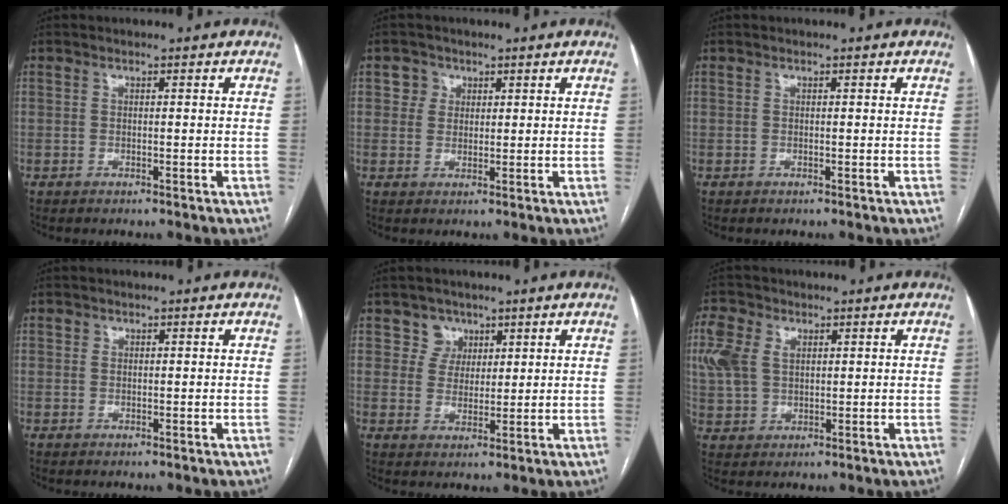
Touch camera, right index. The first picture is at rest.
{"total": 2.7, "force": [1.1, 2.4, 0.0], "torque": [0.009, 0.003, 0.013]}
{"total": 0.0}
{"total": 0.6, "force": [0.3, 0.5, 0.0], "torque": [0.006, 0.002, 0.002]}
{"total": 3.8, "force": [2.3, 3.1, -0.3], "torque": [0.012, 0.003, 0.038]}
{"total": 7.4, "force": [2.9, 5.1, 4.5], "torque": [-0.131, 0.020, 0.058]}